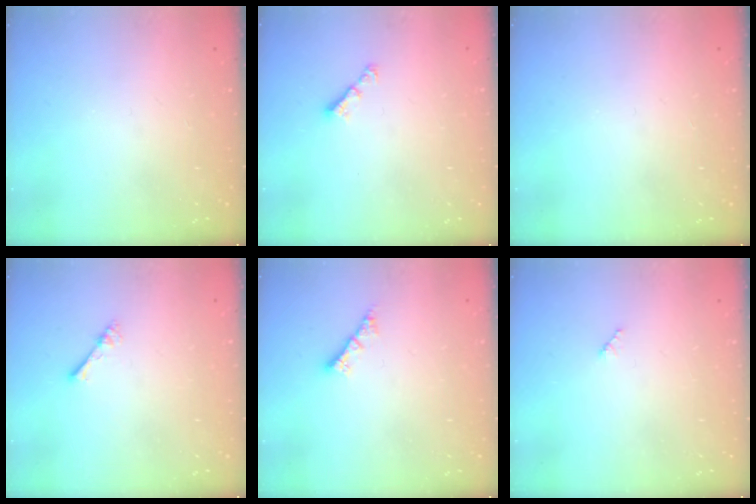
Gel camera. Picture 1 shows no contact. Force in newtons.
{"total": 3.1, "press": 3.1, "slide": 0.6}
{"total": 0.0}
{"total": 1.0, "press": 1.0, "slide": 0.3}
{"total": 3.0, "press": 3.0, "slide": 0.1}
{"total": 2.5, "press": 2.5, "slide": 0.3}